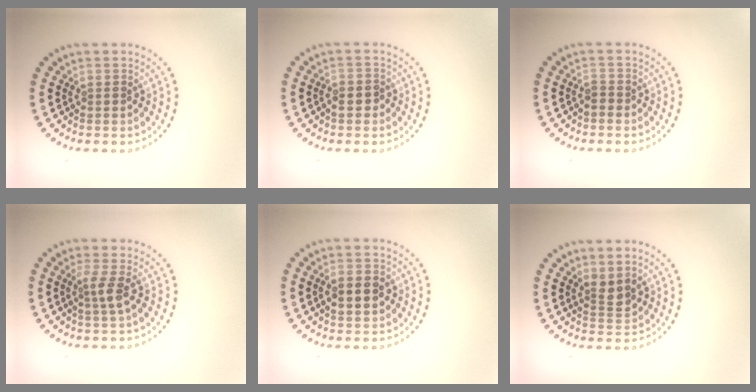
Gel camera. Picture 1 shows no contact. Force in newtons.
{"total": 1.1, "press": 1.0, "slide": 0.6}
{"total": 0.7, "press": 0.4, "slide": 0.5}
{"total": 1.8, "press": 1.3, "slide": 1.3}
{"total": 2.5, "press": 2.5, "slide": 0.1}
{"total": 1.7, "press": 1.2, "slide": 1.2}